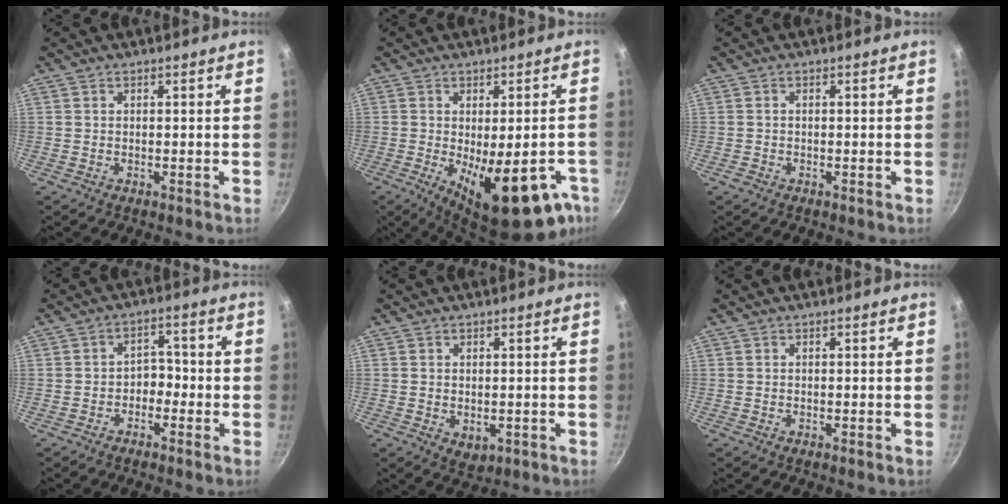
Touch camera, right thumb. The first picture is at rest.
{"total": 17.9, "force": [-8.0, 7.3, 14.2], "torque": [-0.149, 0.001, -0.094]}
{"total": 0.8, "force": [-0.5, 0.6, 0.3], "torque": [-0.005, 0.001, -0.011]}
{"total": 3.9, "force": [-1.6, 2.8, 2.1], "torque": [-0.008, 0.025, -0.038]}
{"total": 2.9, "force": [-0.5, 2.1, 2.0], "torque": [-0.024, -0.005, 0.005]}
{"total": 0.0}